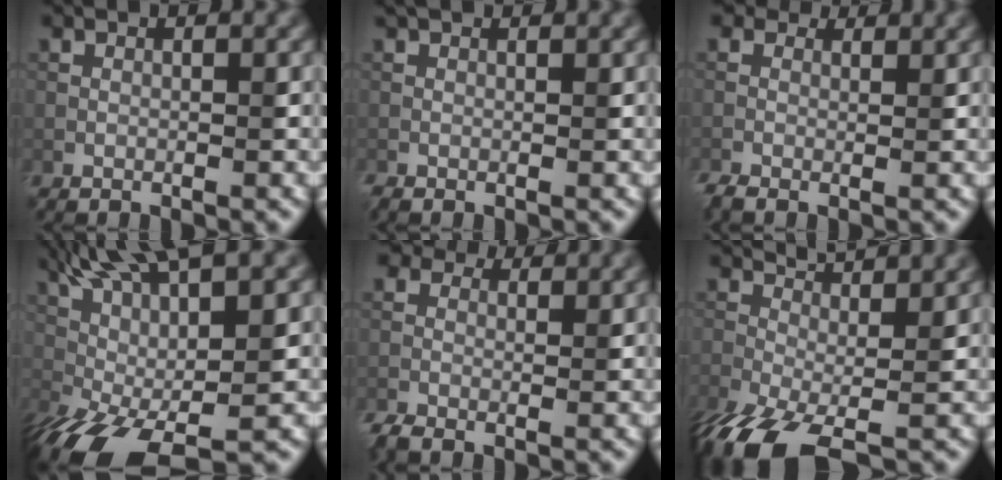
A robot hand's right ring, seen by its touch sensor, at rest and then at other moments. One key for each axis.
{"total": 2.1, "fx": 0.9, "fy": 0.8, "fz": 1.7, "tx": -0.024, "ty": 0.004, "tz": 0.012}
{"total": 3.3, "fx": 0.9, "fy": 2.3, "fz": 2.1, "tx": -0.042, "ty": -0.003, "tz": 0.007}
{"total": 13.3, "fx": 1.1, "fy": 4.6, "fz": 12.5, "tx": -0.236, "ty": 0.001, "tz": 0.046}
{"total": 4.2, "fx": 1.1, "fy": 3.0, "fz": 2.7, "tx": -0.061, "ty": -0.001, "tz": 0.012}
{"total": 8.8, "fx": -2.8, "fy": 3.2, "fz": 7.7, "tx": -0.148, "ty": -0.018, "tz": -0.051}